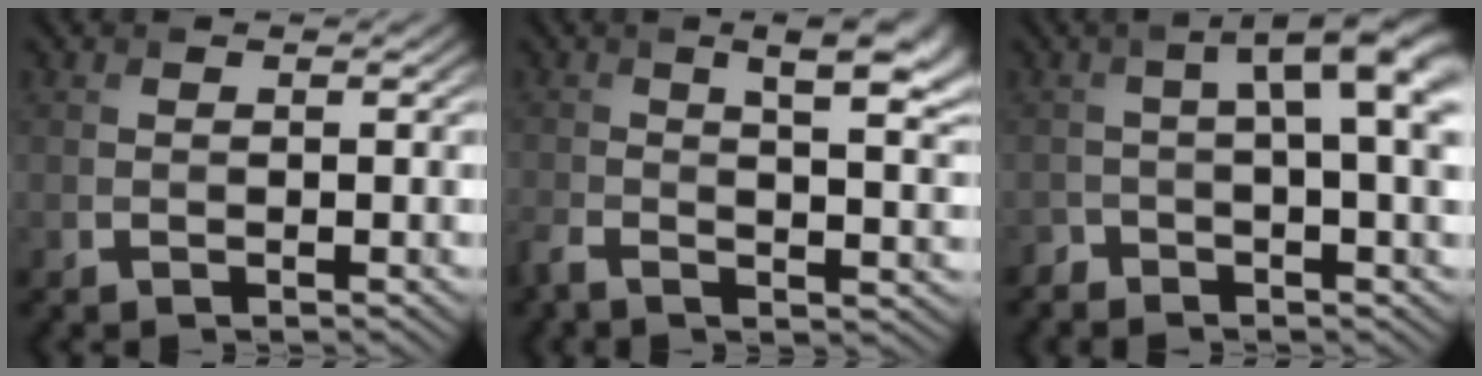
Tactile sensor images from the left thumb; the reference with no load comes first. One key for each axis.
{"total": 10.2, "fx": 0.7, "fy": 3.7, "fz": 9.5, "tx": -0.163, "ty": -0.006, "tz": 0.014}
{"total": 7.1, "fx": -0.5, "fy": 2.0, "fz": 6.8, "tx": -0.095, "ty": 0.004, "tz": -0.015}